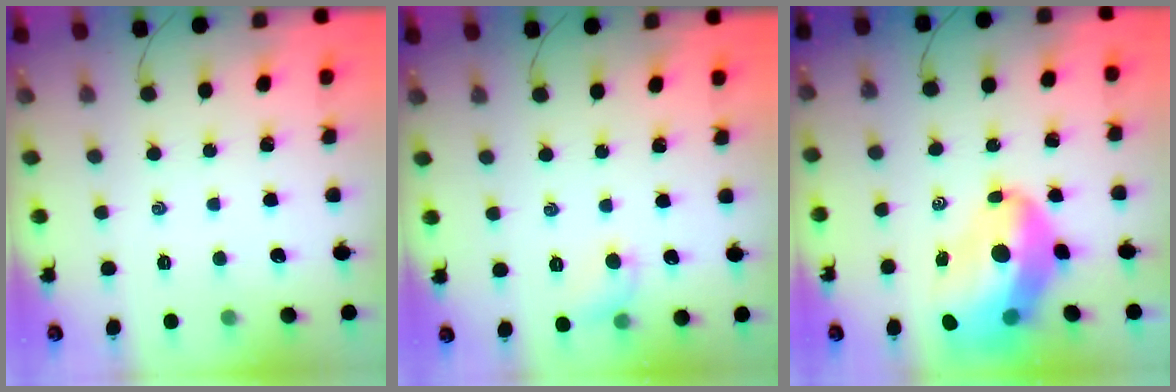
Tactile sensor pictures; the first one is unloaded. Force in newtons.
{"total": 5.5, "press": 5.4, "slide": 1.1}
{"total": 16.6, "press": 16.0, "slide": 4.6}